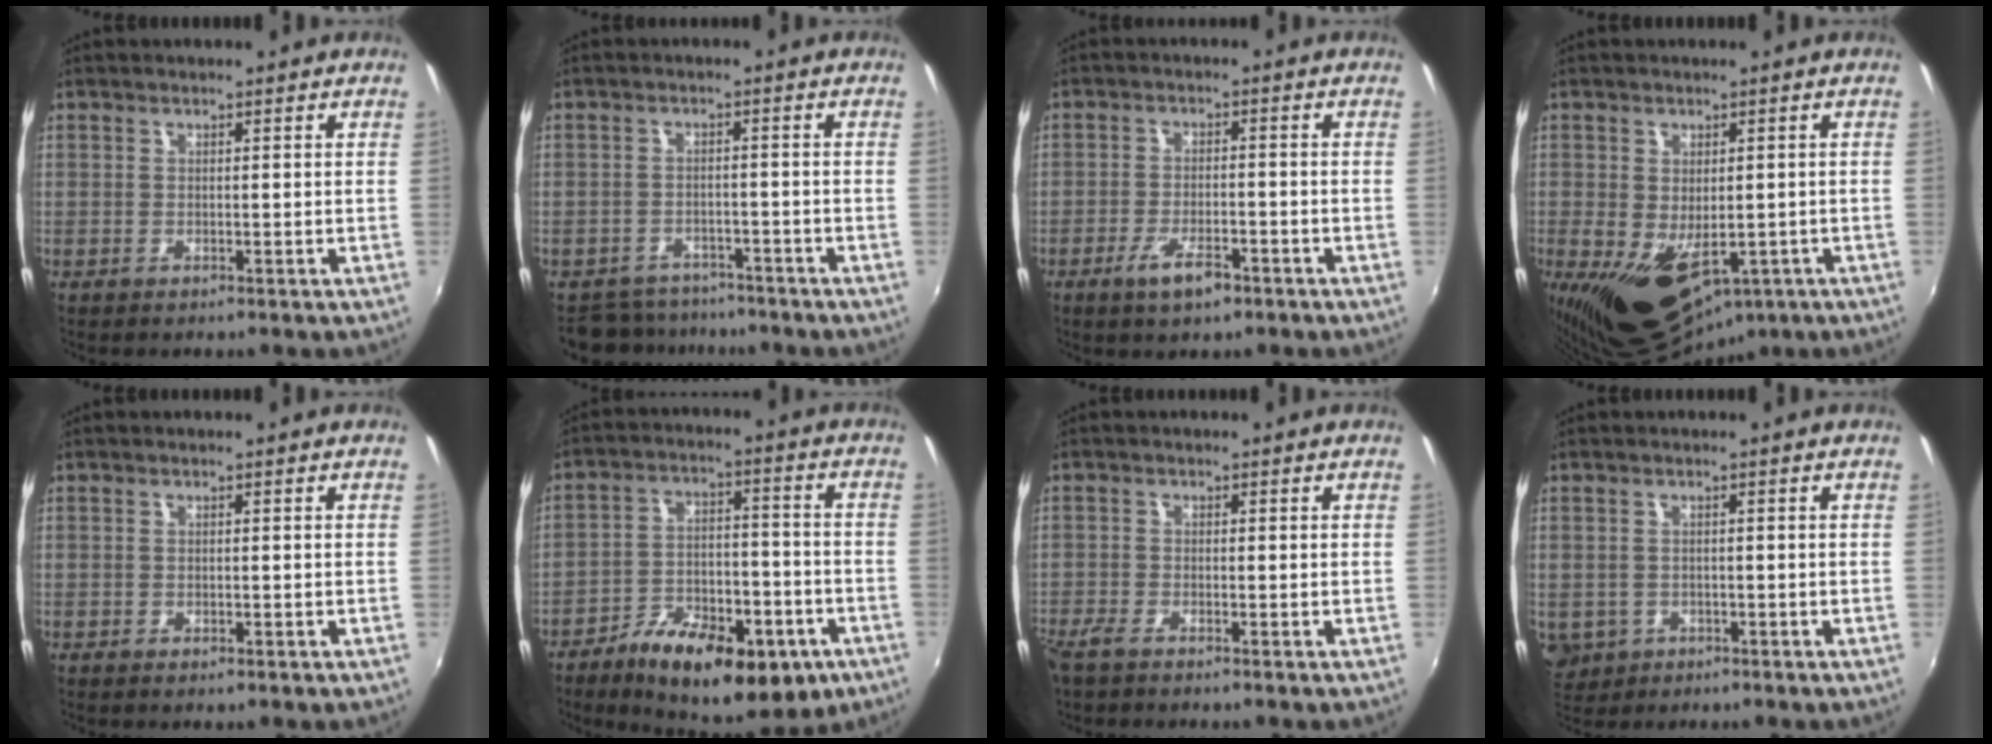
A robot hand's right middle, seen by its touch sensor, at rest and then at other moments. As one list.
[{"total": 7.8, "force": [-6.9, 3.5, 1.1], "torque": [-0.039, 0.000, -0.103]}, {"total": 5.7, "force": [-3.6, 2.0, 4.0], "torque": [-0.090, -0.010, -0.062]}, {"total": 12.2, "force": [-3.9, 7.3, 8.9], "torque": [-0.159, -0.040, -0.045]}, {"total": 0.7, "force": [-0.5, 0.4, 0.3], "torque": [-0.006, -0.005, -0.010]}, {"total": 22.2, "force": [-12.6, 8.7, 16.0], "torque": [-0.270, -0.026, -0.184]}, {"total": 2.5, "force": [-2.1, 0.5, 1.3], "torque": [-0.036, -0.008, -0.045]}, {"total": 5.5, "force": [-1.4, 4.8, 2.3], "torque": [-0.054, -0.010, -0.012]}]